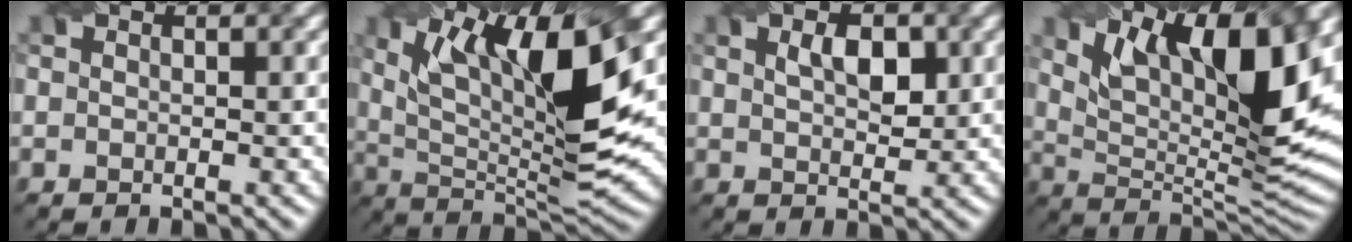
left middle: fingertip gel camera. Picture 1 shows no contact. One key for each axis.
{"total": 13.5, "fx": 4.7, "fy": 3.8, "fz": 12.0, "tx": -0.199, "ty": -0.005, "tz": 0.081}
{"total": 3.1, "fx": 1.1, "fy": 1.6, "fz": 2.5, "tx": -0.047, "ty": 0.003, "tz": 0.022}
{"total": 13.9, "fx": 6.6, "fy": 4.8, "fz": 11.3, "tx": -0.186, "ty": -0.005, "tz": 0.117}